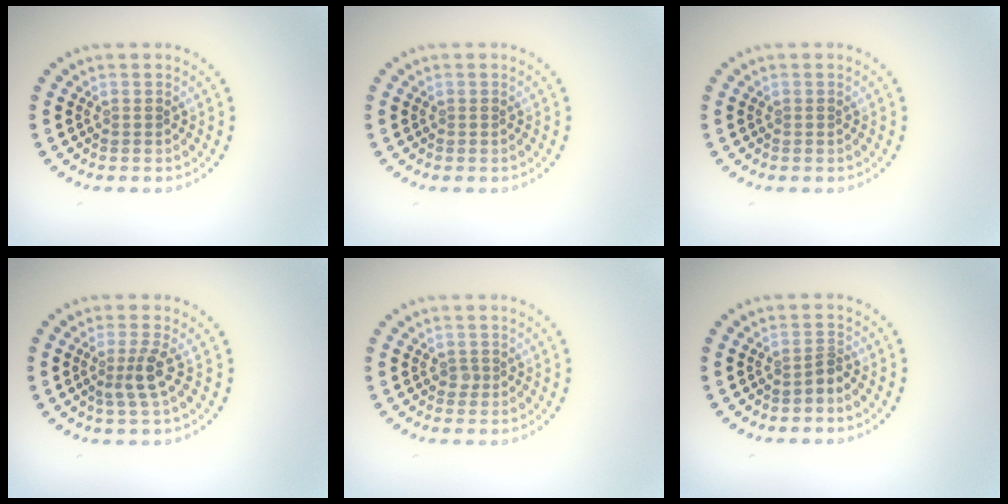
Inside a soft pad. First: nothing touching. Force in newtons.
{"total": 0.0}
{"total": 0.0}
{"total": 2.3, "press": 1.7, "slide": 1.5}
{"total": 0.6, "press": 0.5, "slide": 0.4}
{"total": 1.1, "press": 0.6, "slide": 0.9}